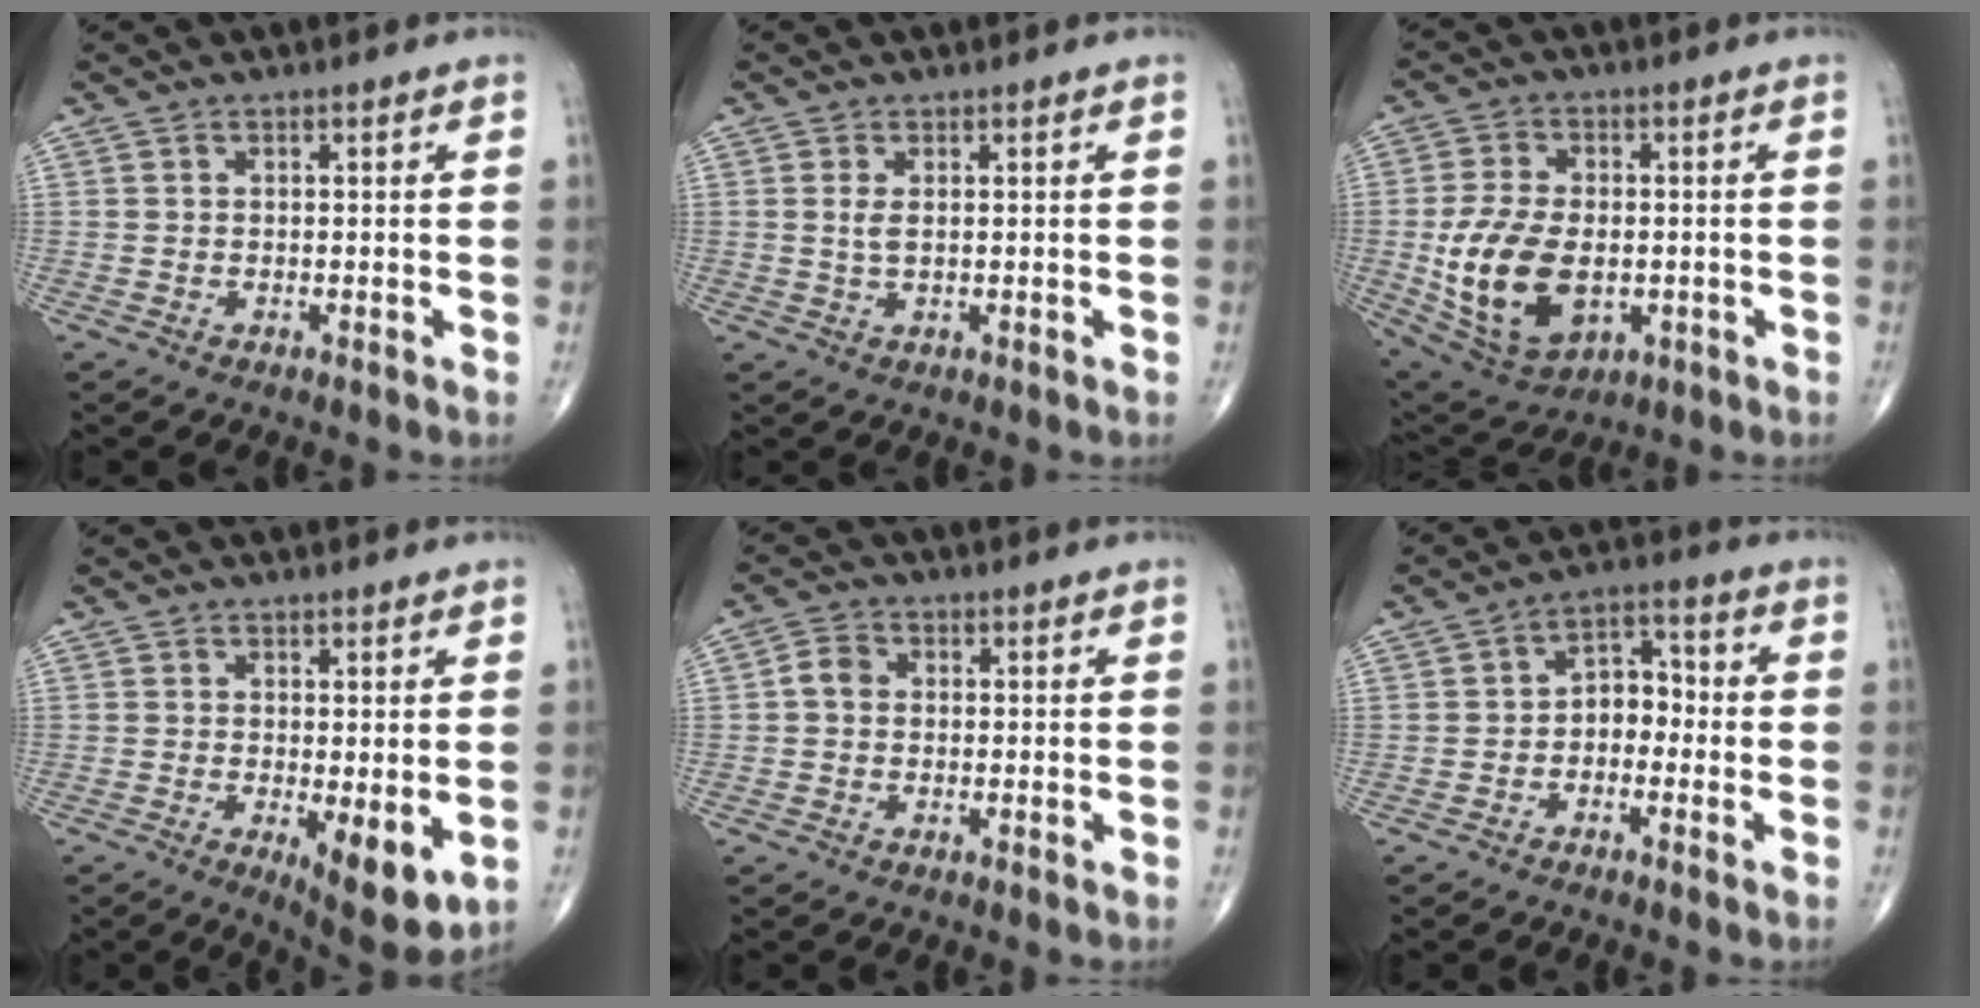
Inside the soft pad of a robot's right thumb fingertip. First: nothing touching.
{"total": 2.0, "force": [0.4, 0.8, 1.8], "torque": [-0.041, -0.002, 0.012]}
{"total": 15.8, "force": [-2.4, 9.6, 12.4], "torque": [-0.227, -0.005, -0.024]}
{"total": 7.7, "force": [-1.4, 2.7, 7.1], "torque": [-0.097, -0.023, -0.015]}
{"total": 3.0, "force": [-0.1, 2.5, 1.7], "torque": [-0.026, 0.010, -0.009]}
{"total": 6.1, "force": [-1.3, 4.3, 4.1], "torque": [-0.039, 0.032, -0.038]}